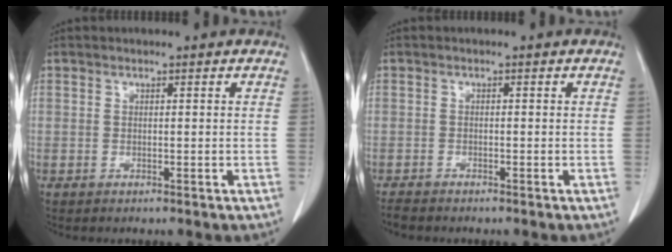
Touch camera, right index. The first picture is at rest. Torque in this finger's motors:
{"motor_torque": [0.24, -0.22, 0.05, 0.04]}